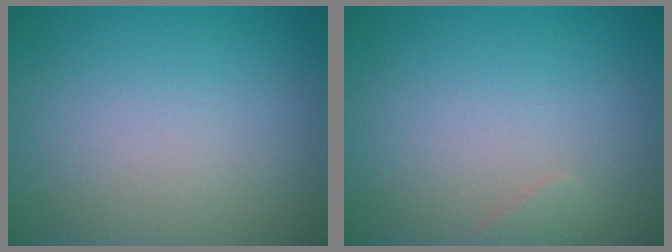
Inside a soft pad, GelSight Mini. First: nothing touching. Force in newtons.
{"total": 0.8, "press": 0.8, "slide": 0.0}